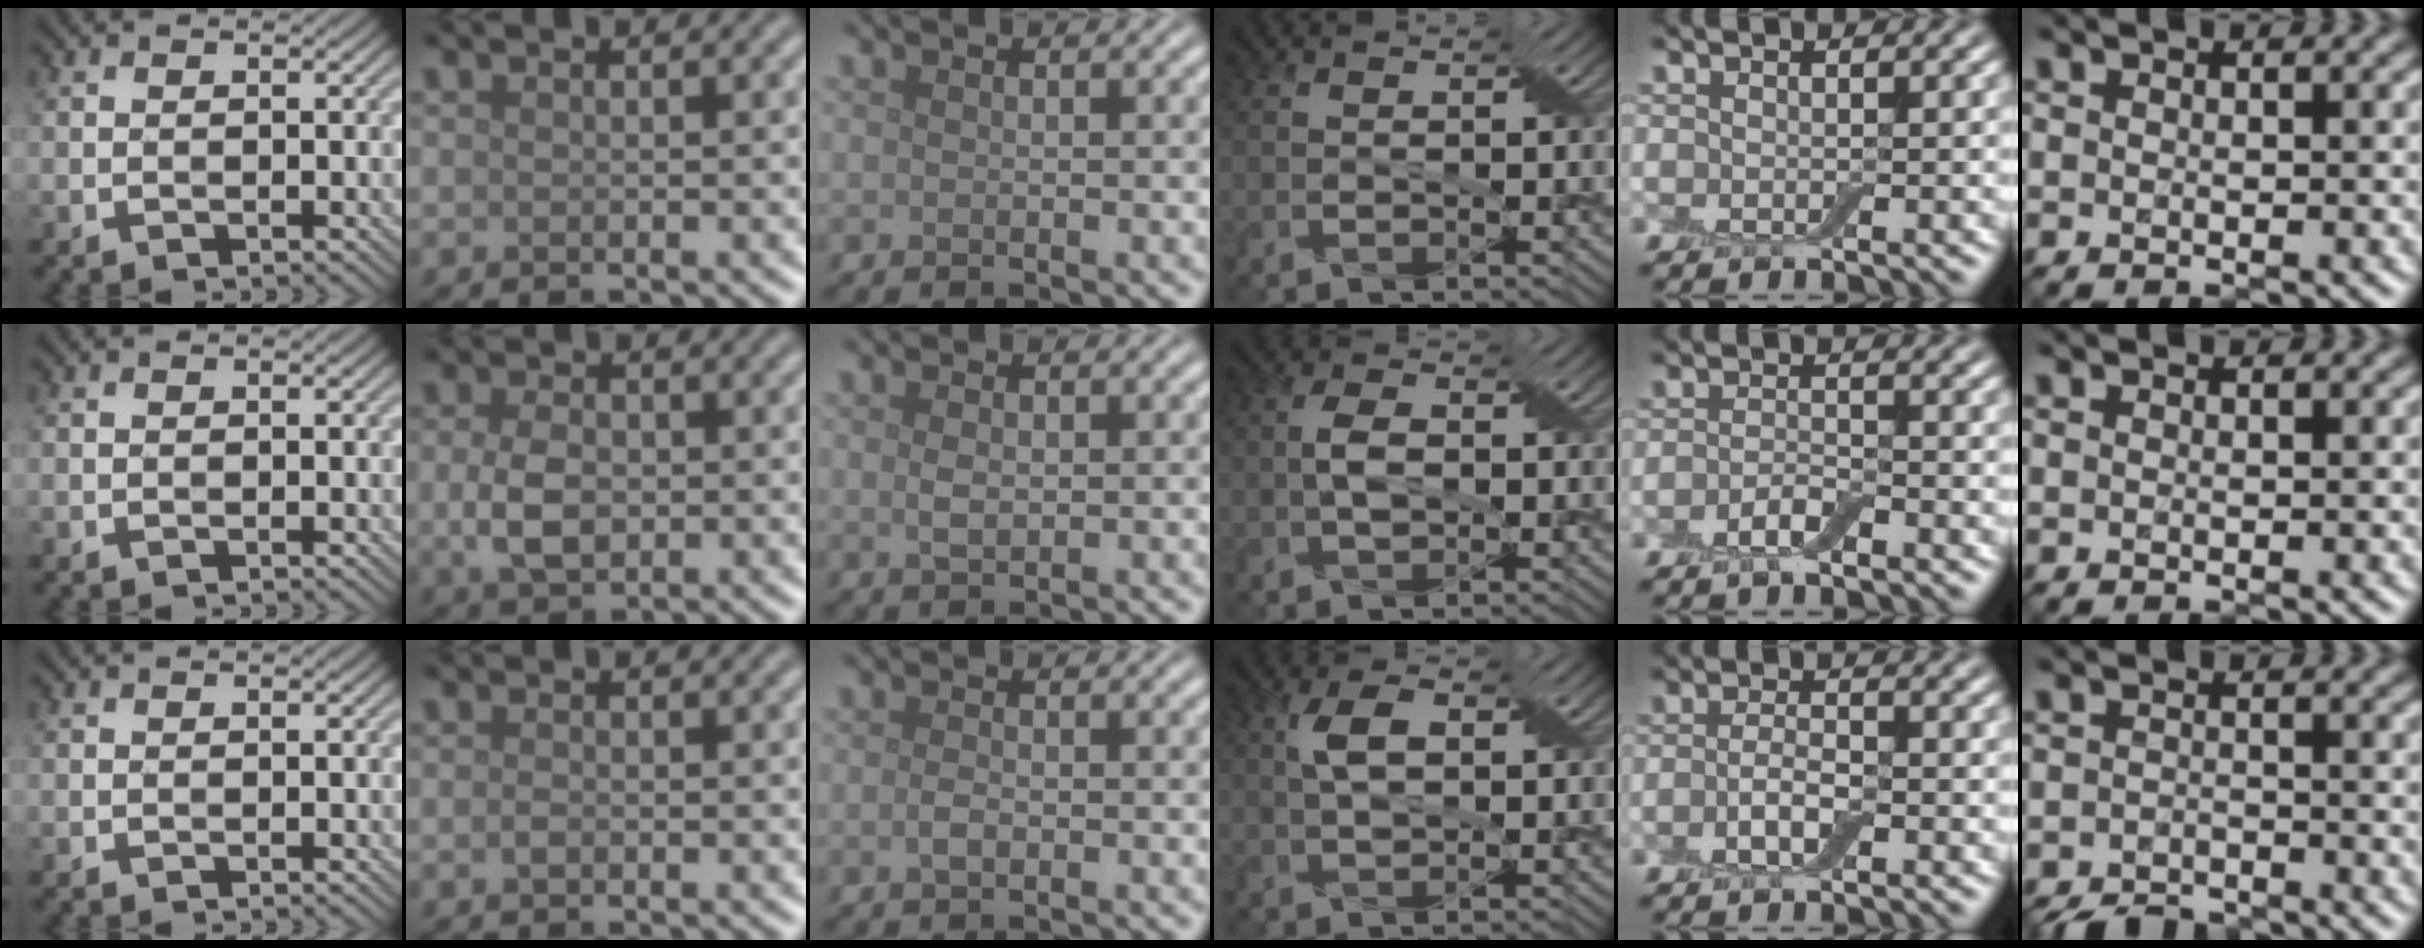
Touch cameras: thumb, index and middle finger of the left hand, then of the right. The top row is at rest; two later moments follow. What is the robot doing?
{"motion": "fold", "object": "apron"}